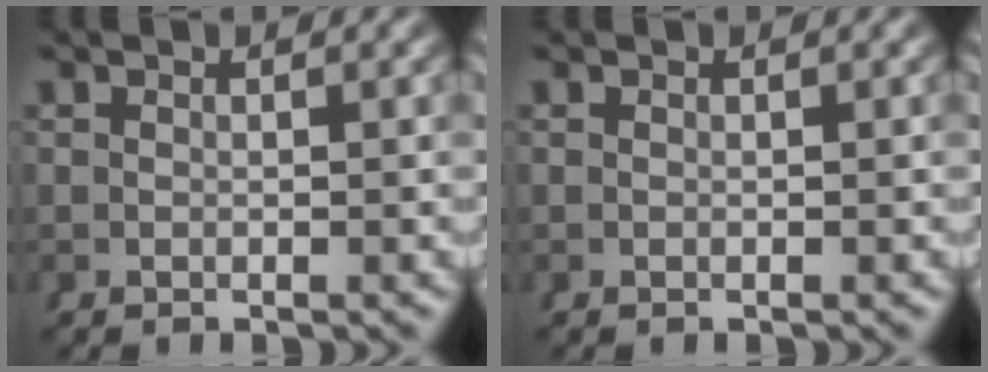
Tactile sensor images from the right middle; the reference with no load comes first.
{"total": 0.0}